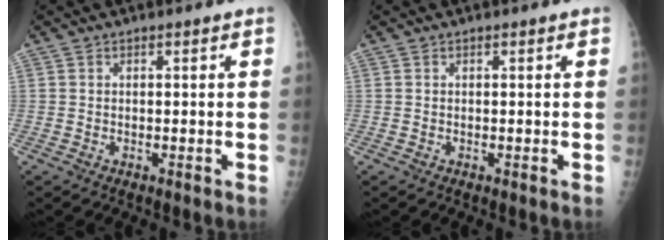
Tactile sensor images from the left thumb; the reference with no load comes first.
{"total": 0.0}